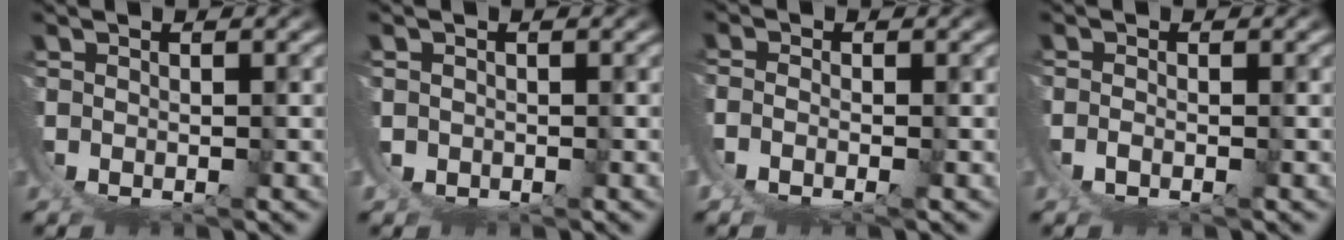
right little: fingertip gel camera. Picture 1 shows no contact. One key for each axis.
{"total": 1.0, "fx": 0.8, "fy": 0.5, "fz": -0.3, "tx": -0.010, "ty": -0.001, "tz": 0.013}
{"total": 3.5, "fx": 0.1, "fy": 2.6, "fz": 2.4, "tx": -0.067, "ty": -0.014, "tz": 0.004}
{"total": 1.5, "fx": 0.2, "fy": 0.9, "fz": 1.1, "tx": -0.029, "ty": -0.004, "tz": 0.005}